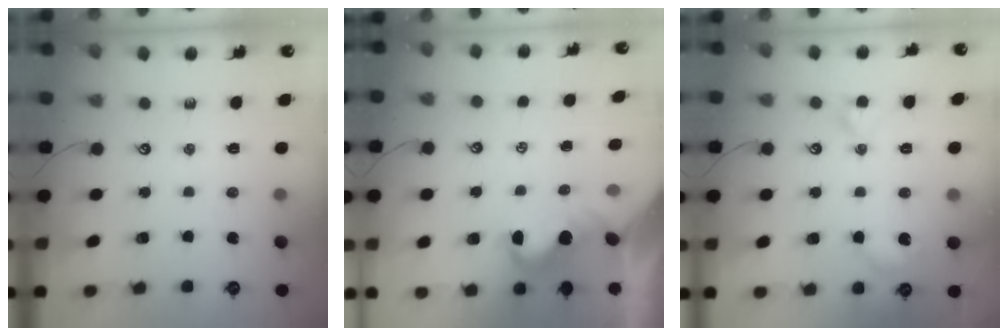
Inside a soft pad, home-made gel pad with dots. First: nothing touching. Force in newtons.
{"total": 2.0, "press": 1.9, "slide": 0.5}
{"total": 3.0, "press": 3.0, "slide": 0.3}